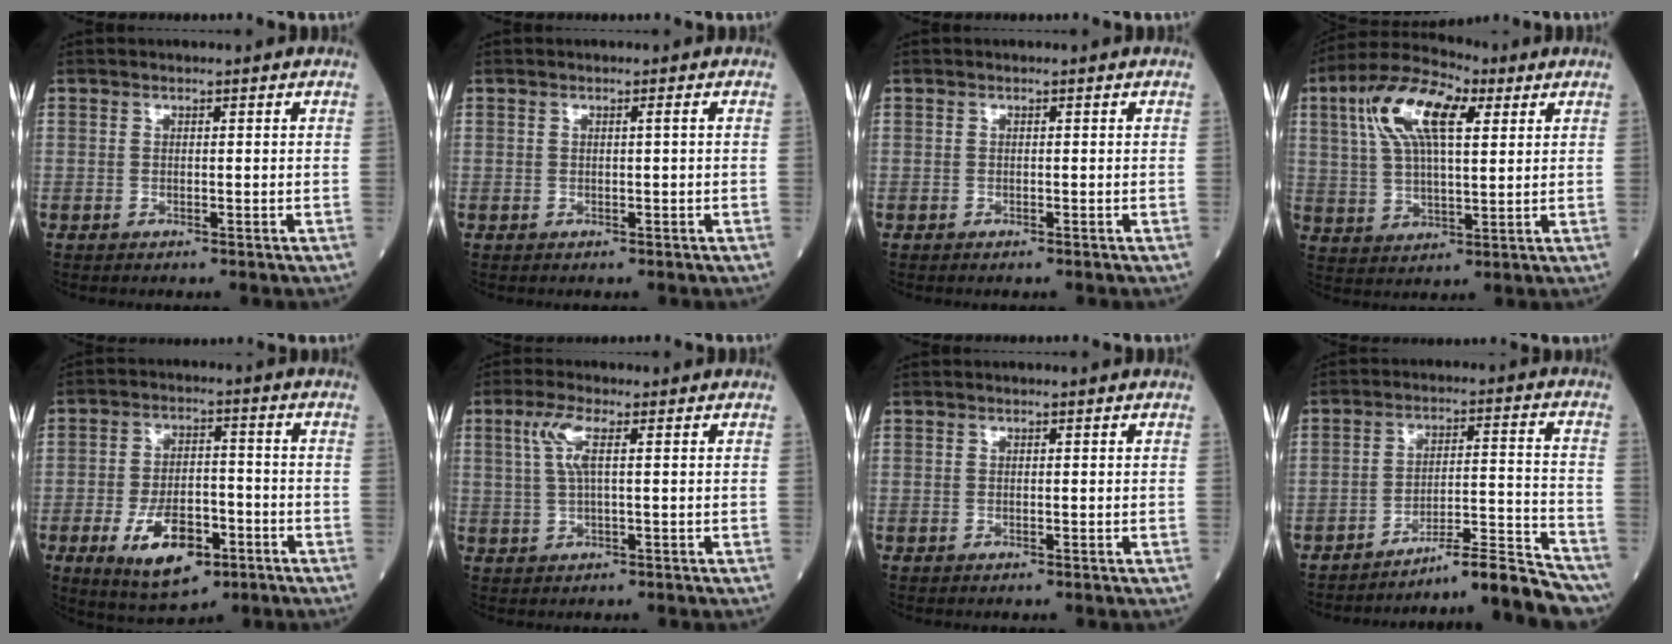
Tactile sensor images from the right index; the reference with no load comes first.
{"total": 0.5, "force": [0.1, -0.2, 0.4], "torque": [-0.007, 0.000, 0.004]}
{"total": 0.0}
{"total": 13.3, "force": [5.1, 4.6, 11.3], "torque": [-0.231, 0.029, 0.093]}
{"total": 10.4, "force": [-4.7, 4.7, 8.1], "torque": [-0.152, -0.007, -0.071]}
{"total": 3.9, "force": [1.2, 0.4, 3.7], "torque": [-0.085, 0.014, 0.029]}
{"total": 0.0}
{"total": 10.6, "force": [-10.2, -1.5, 2.4], "torque": [-0.016, 0.034, -0.163]}